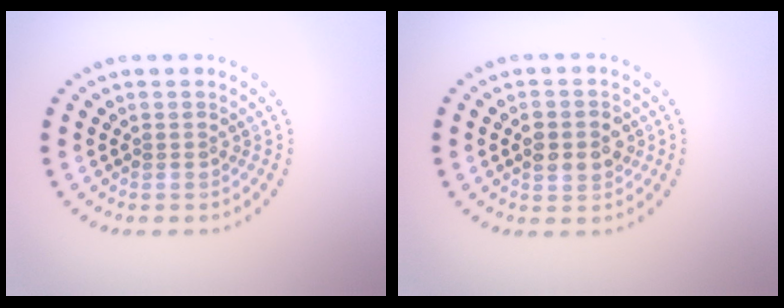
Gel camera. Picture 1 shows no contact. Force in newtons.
{"total": 2.9, "press": 2.9, "slide": 0.1}